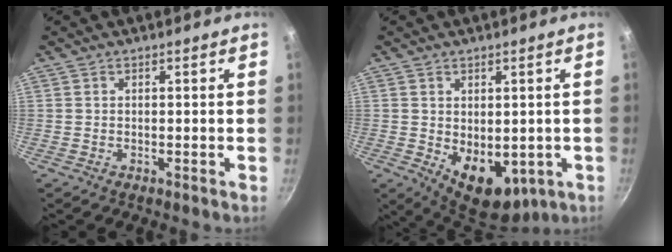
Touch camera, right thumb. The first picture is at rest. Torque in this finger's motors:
{"motor_torque": [-0.27, 0.80, 0.62, 0.55, 0.08]}